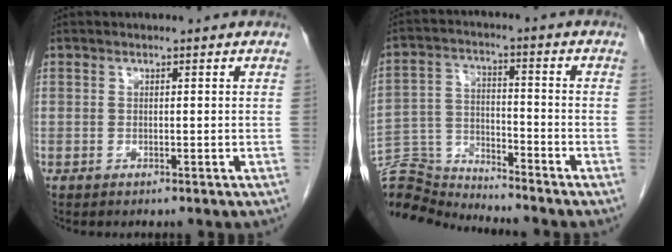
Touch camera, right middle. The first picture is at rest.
{"total": 11.2, "force": [-11.1, -0.5, -0.4], "torque": [0.005, 0.025, -0.214]}